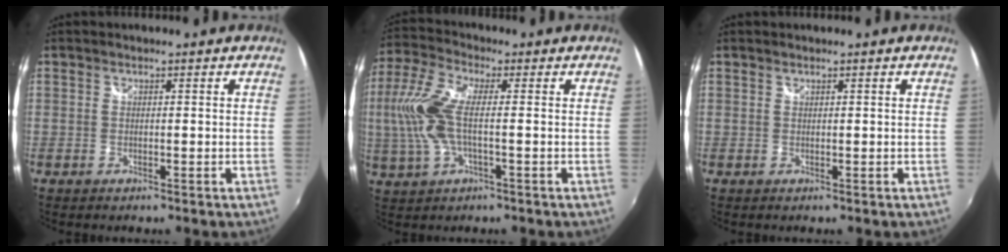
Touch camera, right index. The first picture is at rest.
{"total": 10.7, "force": [-0.6, 3.8, 10.0], "torque": [-0.223, 0.004, -0.012]}
{"total": 0.0}